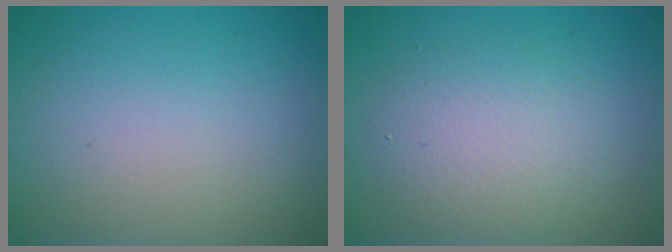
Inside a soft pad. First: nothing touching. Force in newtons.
{"total": 2.6, "press": 2.6, "slide": 0.3}